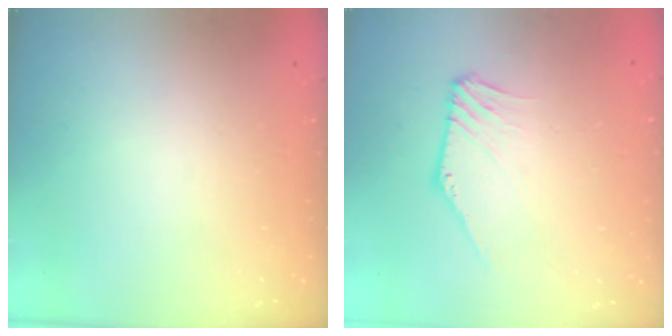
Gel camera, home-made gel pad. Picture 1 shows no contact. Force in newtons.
{"total": 3.4, "press": 3.4, "slide": 0.1}